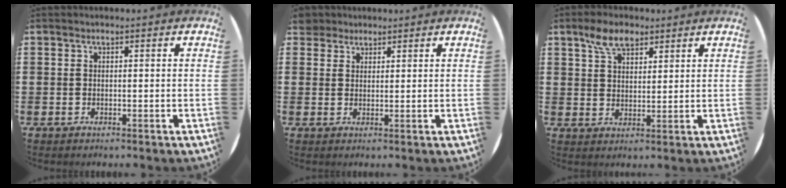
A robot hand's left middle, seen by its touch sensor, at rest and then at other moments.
{"total": 2.5, "force": [2.2, 1.1, 0.0], "torque": [0.002, 0.003, 0.043]}
{"total": 5.2, "force": [3.5, 2.6, 2.7], "torque": [-0.046, 0.004, 0.062]}